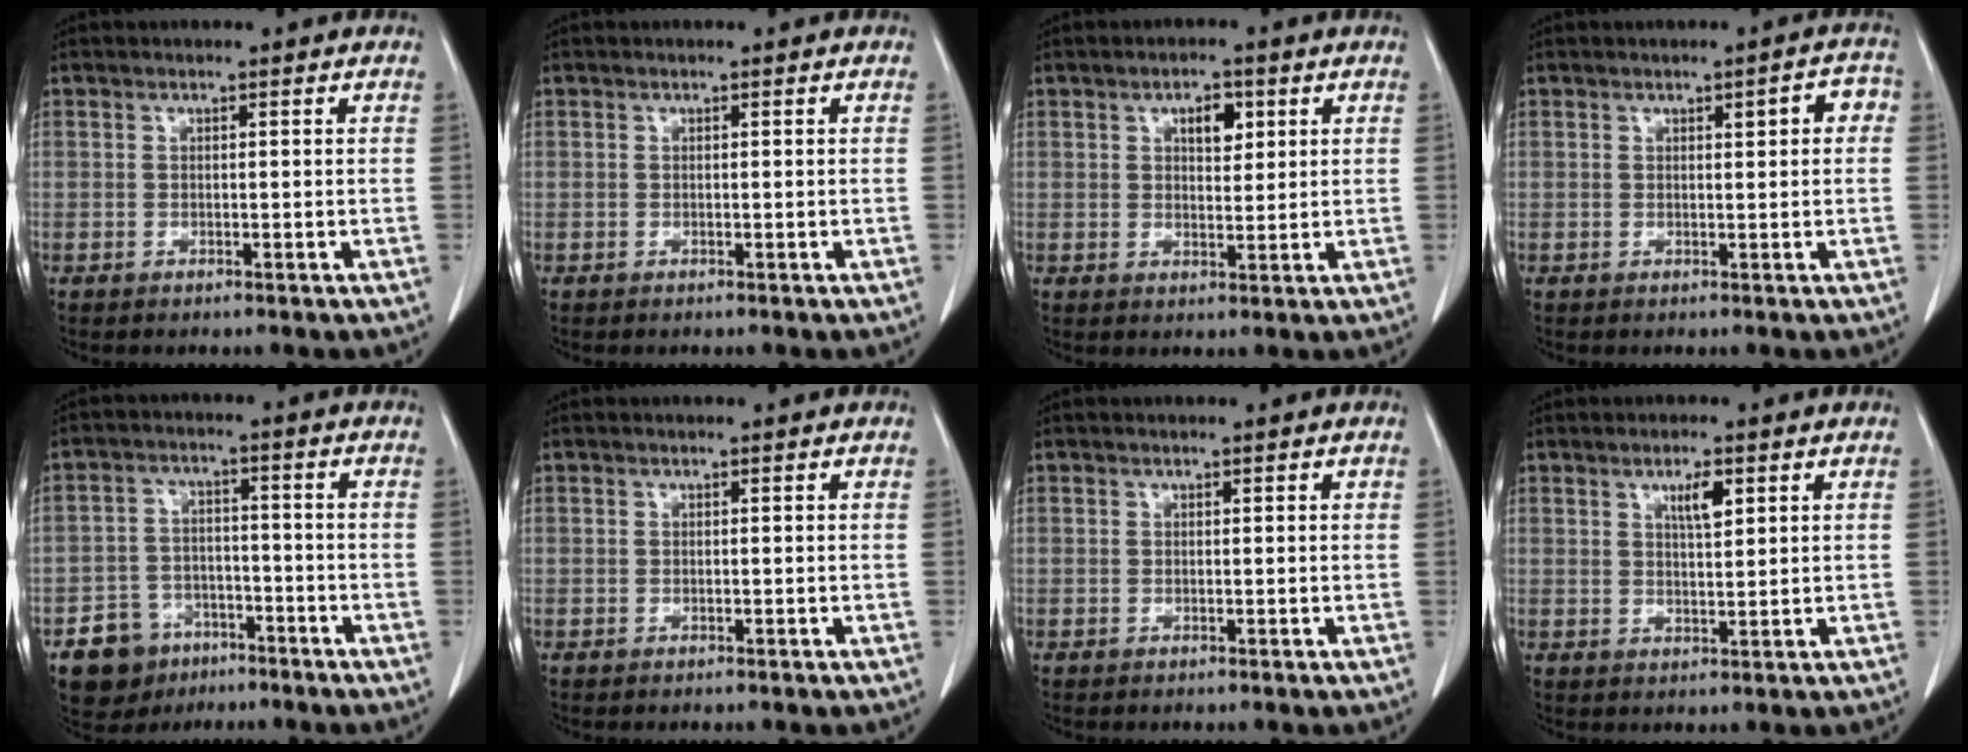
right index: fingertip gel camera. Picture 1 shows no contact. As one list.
[{"total": 0.0}, {"total": 3.9, "force": [1.7, 1.9, 3.0], "torque": [-0.045, 0.001, 0.026]}, {"total": 3.2, "force": [0.7, 0.9, 2.9], "torque": [-0.033, 0.014, 0.006]}, {"total": 7.5, "force": [-4.4, 5.9, 1.3], "torque": [-0.025, 0.013, -0.065]}, {"total": 0.0}, {"total": 0.0}, {"total": 3.6, "force": [1.7, 0.8, 3.0], "torque": [-0.051, -0.001, 0.030]}]